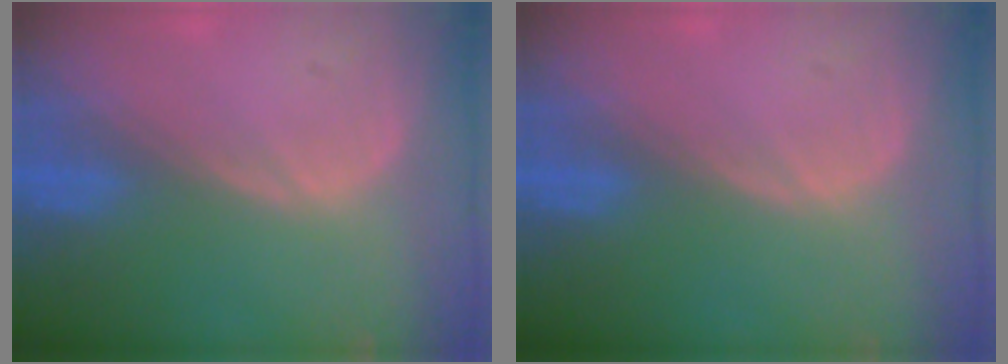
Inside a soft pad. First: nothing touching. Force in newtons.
{"total": 0.0}